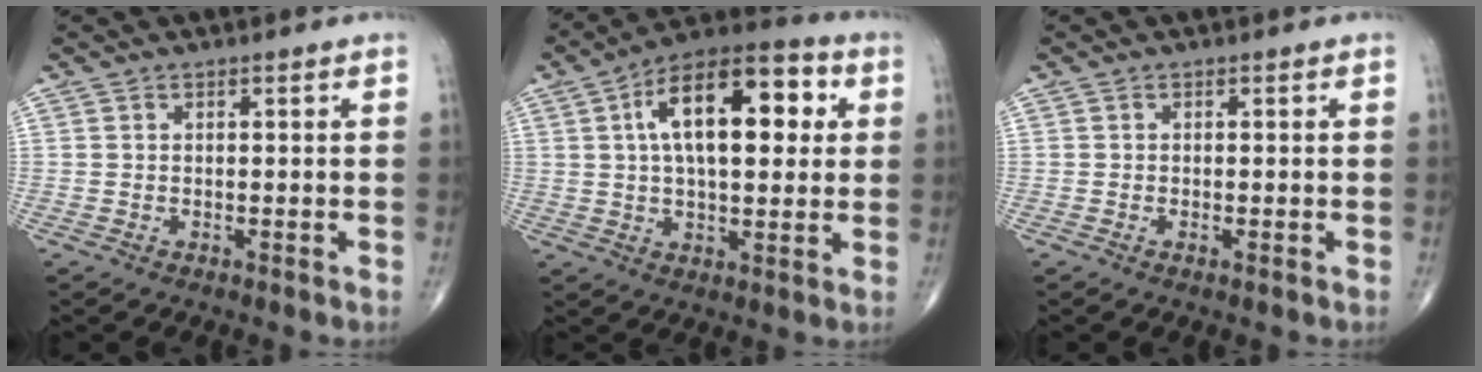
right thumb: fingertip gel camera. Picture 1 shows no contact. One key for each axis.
{"total": 18.8, "fx": 4.4, "fy": 8.8, "fz": 15.9, "tx": -0.225, "ty": 0.018, "tz": 0.059}
{"total": 0.6, "fx": -0.3, "fy": 0.0, "fz": 0.5, "tx": -0.011, "ty": -0.002, "tz": -0.006}